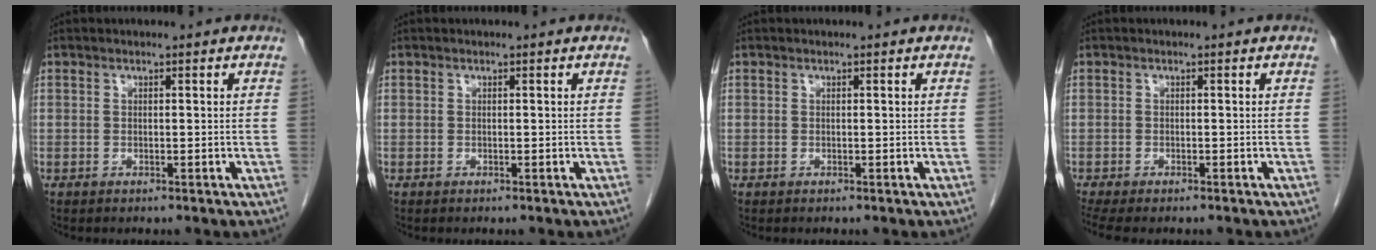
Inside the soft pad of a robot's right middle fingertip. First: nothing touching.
{"total": 0.0}
{"total": 0.0}
{"total": 5.1, "force": [-4.2, 1.4, 2.6], "torque": [-0.039, -0.006, -0.065]}